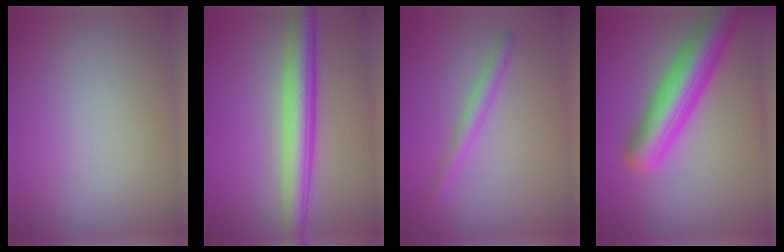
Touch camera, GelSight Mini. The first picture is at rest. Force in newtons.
{"total": 5.5, "press": 5.5, "slide": 0.1}
{"total": 1.7, "press": 1.7, "slide": 0.2}
{"total": 7.5, "press": 7.5, "slide": 0.4}